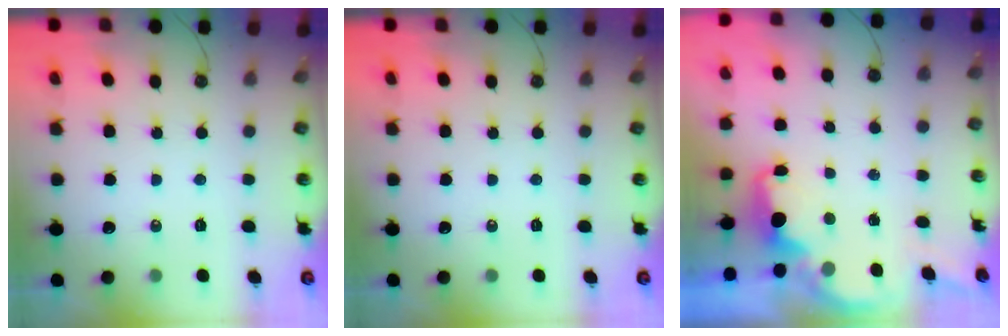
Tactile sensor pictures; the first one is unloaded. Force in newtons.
{"total": 0.0}
{"total": 2.1, "press": 2.0, "slide": 0.8}